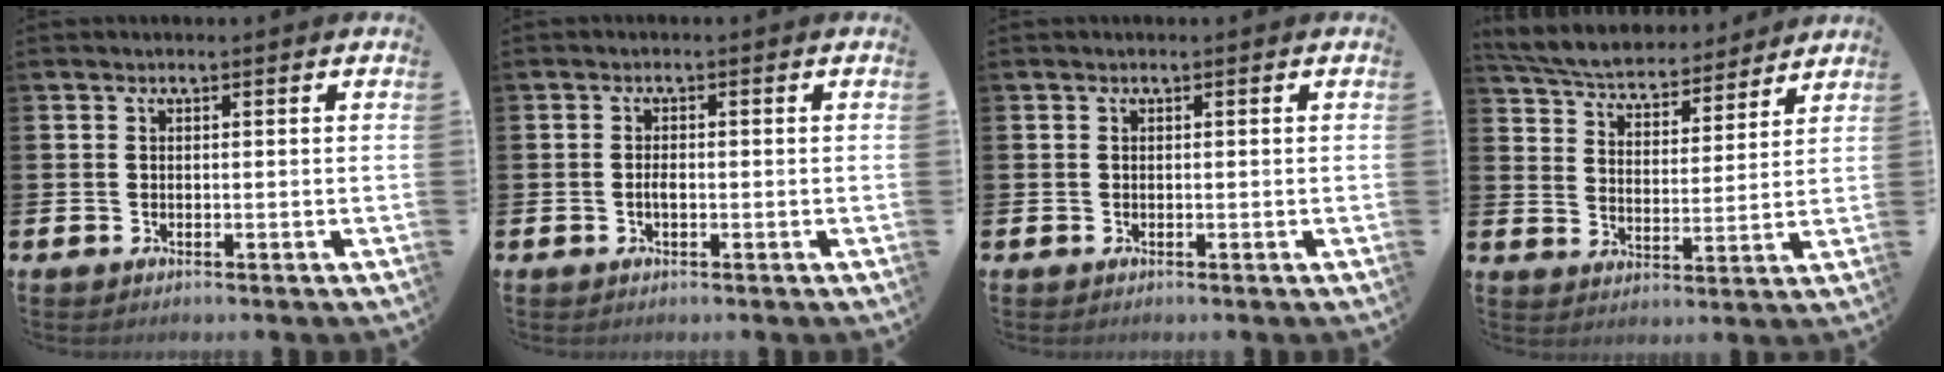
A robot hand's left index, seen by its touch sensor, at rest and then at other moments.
{"total": 1.2, "force": [-0.3, 0.5, 1.1], "torque": [-0.018, -0.001, -0.006]}
{"total": 0.0}
{"total": 6.0, "force": [5.7, 1.3, 1.1], "torque": [-0.054, -0.043, 0.098]}